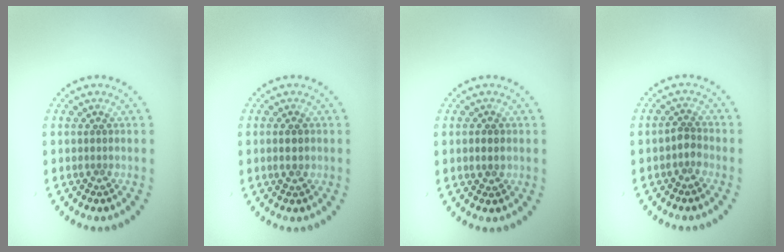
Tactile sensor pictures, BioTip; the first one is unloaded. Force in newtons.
{"total": 1.7, "press": 1.7, "slide": 0.1}
{"total": 1.0, "press": 0.9, "slide": 0.3}
{"total": 1.3, "press": 1.1, "slide": 0.7}